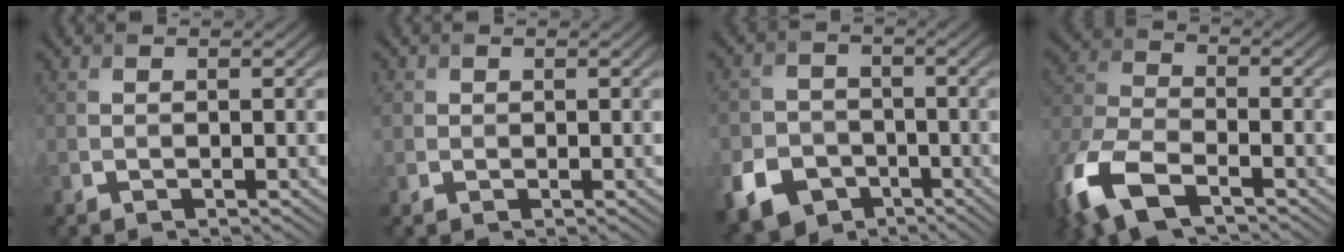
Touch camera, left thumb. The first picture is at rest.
{"total": 1.0, "force": [0.2, 1.0, -0.1], "torque": [0.003, 0.002, -0.001]}
{"total": 11.4, "force": [-6.2, 8.8, 3.7], "torque": [-0.094, -0.054, -0.113]}
{"total": 11.6, "force": [-6.4, 5.3, 8.1], "torque": [-0.204, -0.015, -0.138]}